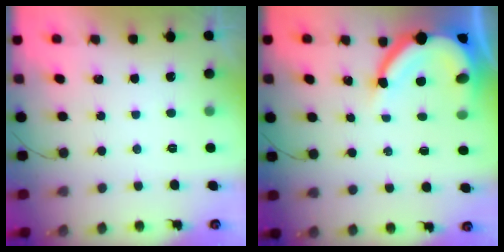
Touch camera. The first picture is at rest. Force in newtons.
{"total": 10.1, "press": 10.0, "slide": 1.0}